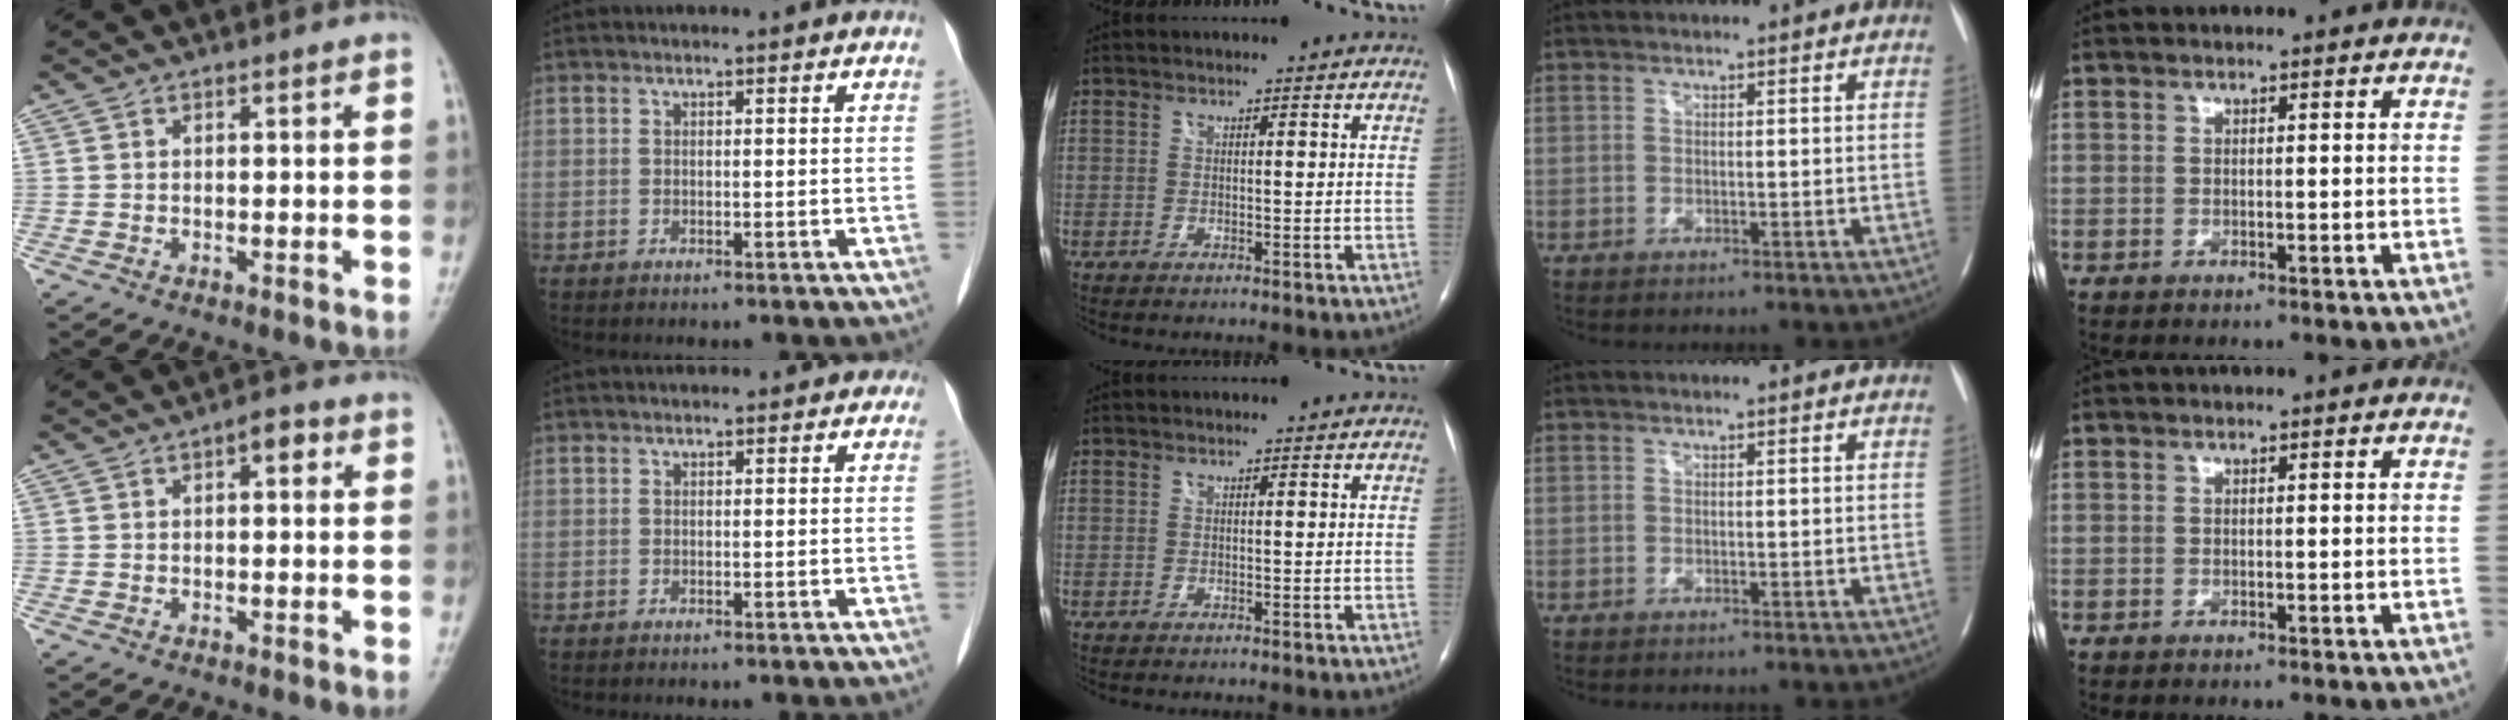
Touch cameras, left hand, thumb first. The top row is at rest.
{"thumb": {"total": 2.9, "force": [0.8, 1.4, 2.4], "torque": [-0.020, 0.005, 0.003]}, "index": {"total": 1.8, "force": [0.8, 1.4, 0.7], "torque": [0.008, 0.011, -0.002]}}